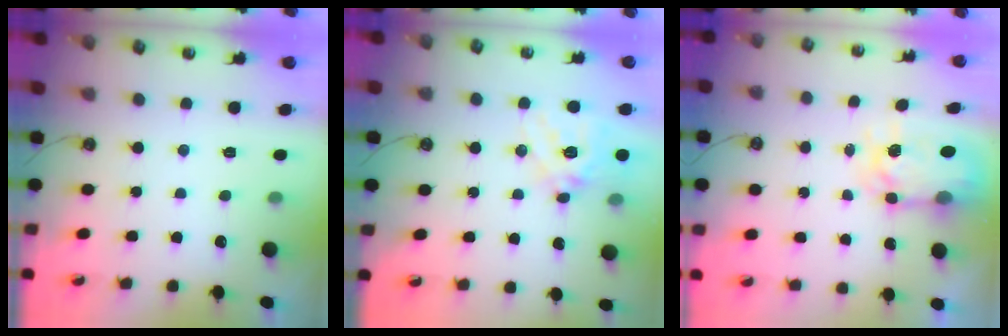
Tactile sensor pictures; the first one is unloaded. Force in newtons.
{"total": 16.6, "press": 16.4, "slide": 2.6}
{"total": 7.1, "press": 7.1, "slide": 0.7}